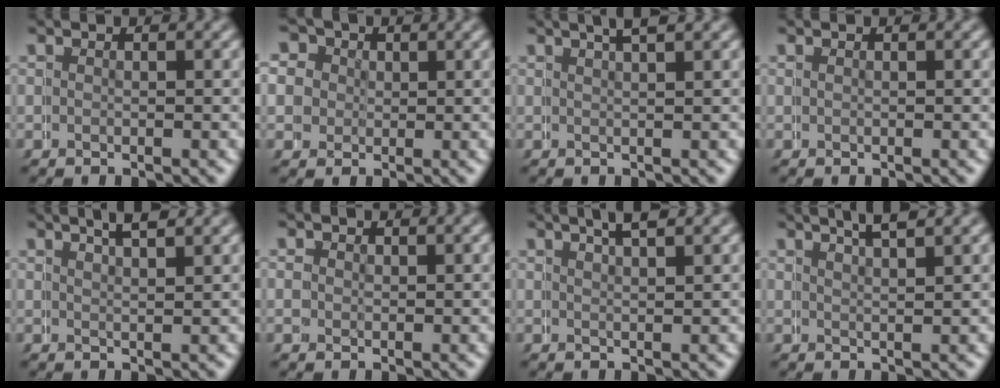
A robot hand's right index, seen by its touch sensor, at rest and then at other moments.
{"total": 7.2, "force": [3.1, 6.4, 1.2], "torque": [-0.033, 0.003, 0.040]}
{"total": 2.1, "force": [1.5, -0.6, 1.2], "torque": [-0.001, 0.015, 0.025]}
{"total": 0.0}
{"total": 2.4, "force": [2.0, -1.0, 1.0], "torque": [-0.004, 0.008, 0.035]}
{"total": 0.9, "force": [0.3, 0.4, -0.8], "torque": [0.010, -0.007, 0.004]}
{"total": 2.2, "force": [1.7, -0.7, 1.1], "torque": [-0.002, 0.010, 0.029]}
{"total": 2.8, "force": [2.4, -0.9, 1.1], "torque": [-0.005, 0.011, 0.041]}